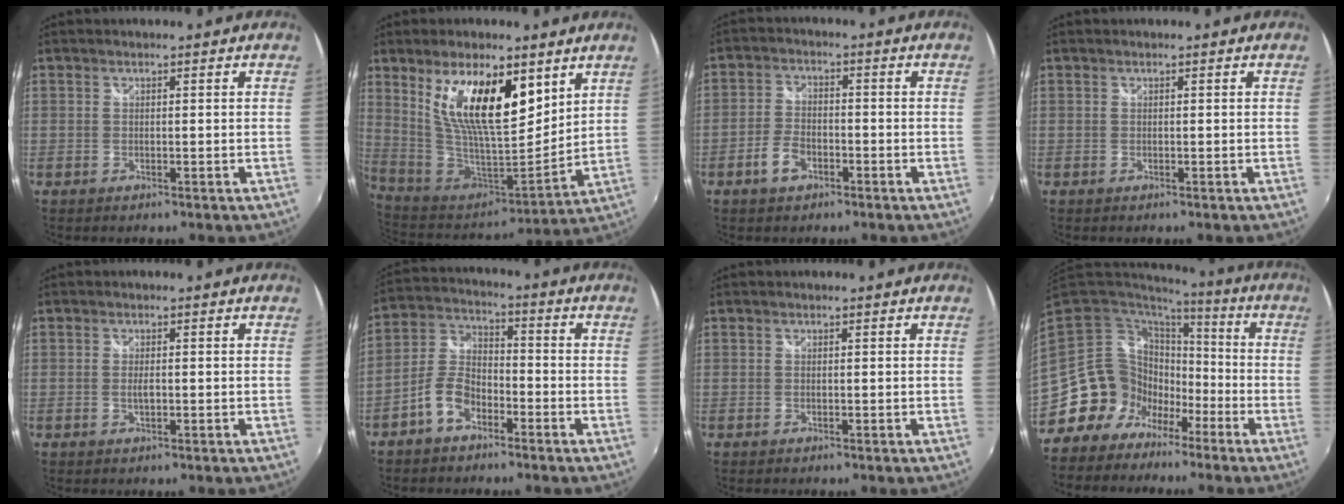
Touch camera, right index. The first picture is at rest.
{"total": 19.2, "force": [8.2, 7.3, 15.7], "torque": [-0.289, -0.006, 0.160]}
{"total": 5.1, "force": [-2.8, 2.9, 3.1], "torque": [-0.071, 0.004, -0.050]}
{"total": 0.0}
{"total": 1.6, "force": [-0.2, 0.6, 1.5], "torque": [-0.027, -0.002, -0.004]}
{"total": 7.7, "force": [-4.7, 4.1, 4.5], "torque": [-0.104, 0.019, -0.093]}
{"total": 0.0}
{"total": 14.7, "force": [-7.4, 12.0, 4.0], "torque": [-0.099, 0.029, -0.127]}